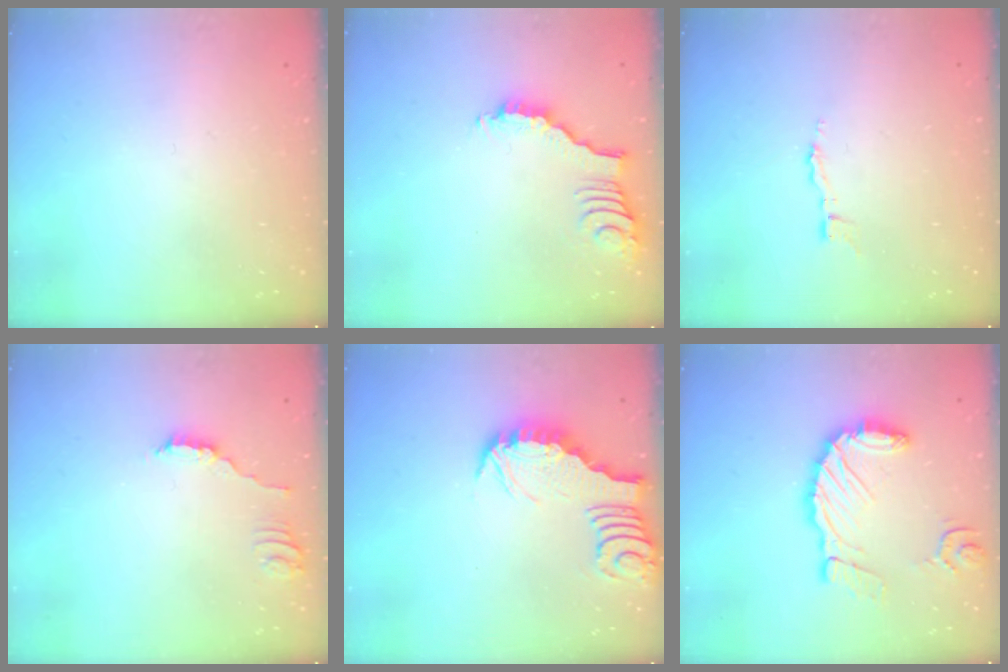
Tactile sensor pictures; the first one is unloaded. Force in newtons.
{"total": 3.0, "press": 3.0, "slide": 0.4}
{"total": 2.9, "press": 2.9, "slide": 0.3}
{"total": 1.8, "press": 1.8, "slide": 0.3}
{"total": 3.0, "press": 2.9, "slide": 0.3}
{"total": 13.7, "press": 13.6, "slide": 1.3}